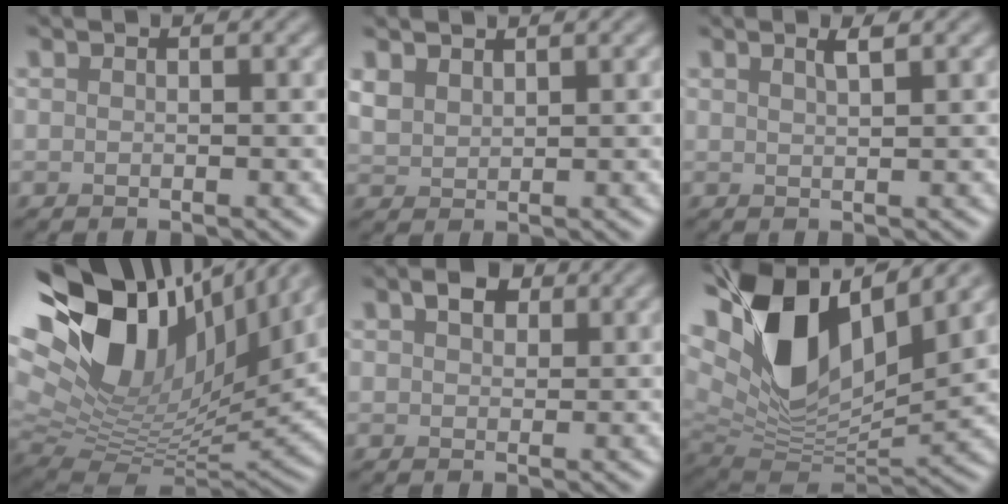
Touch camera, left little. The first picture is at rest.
{"total": 2.2, "force": [1.8, 1.0, 0.8], "torque": [-0.026, 0.007, 0.042]}
{"total": 1.4, "force": [0.9, 0.3, 1.1], "torque": [-0.011, 0.006, 0.013]}
{"total": 18.5, "force": [7.6, 10.3, 13.3], "torque": [-0.278, 0.027, 0.134]}
{"total": 2.3, "force": [1.1, 1.5, 1.3], "torque": [-0.023, 0.007, 0.017]}
{"total": 14.0, "force": [5.6, 7.2, 10.6], "torque": [-0.205, 0.005, 0.105]}